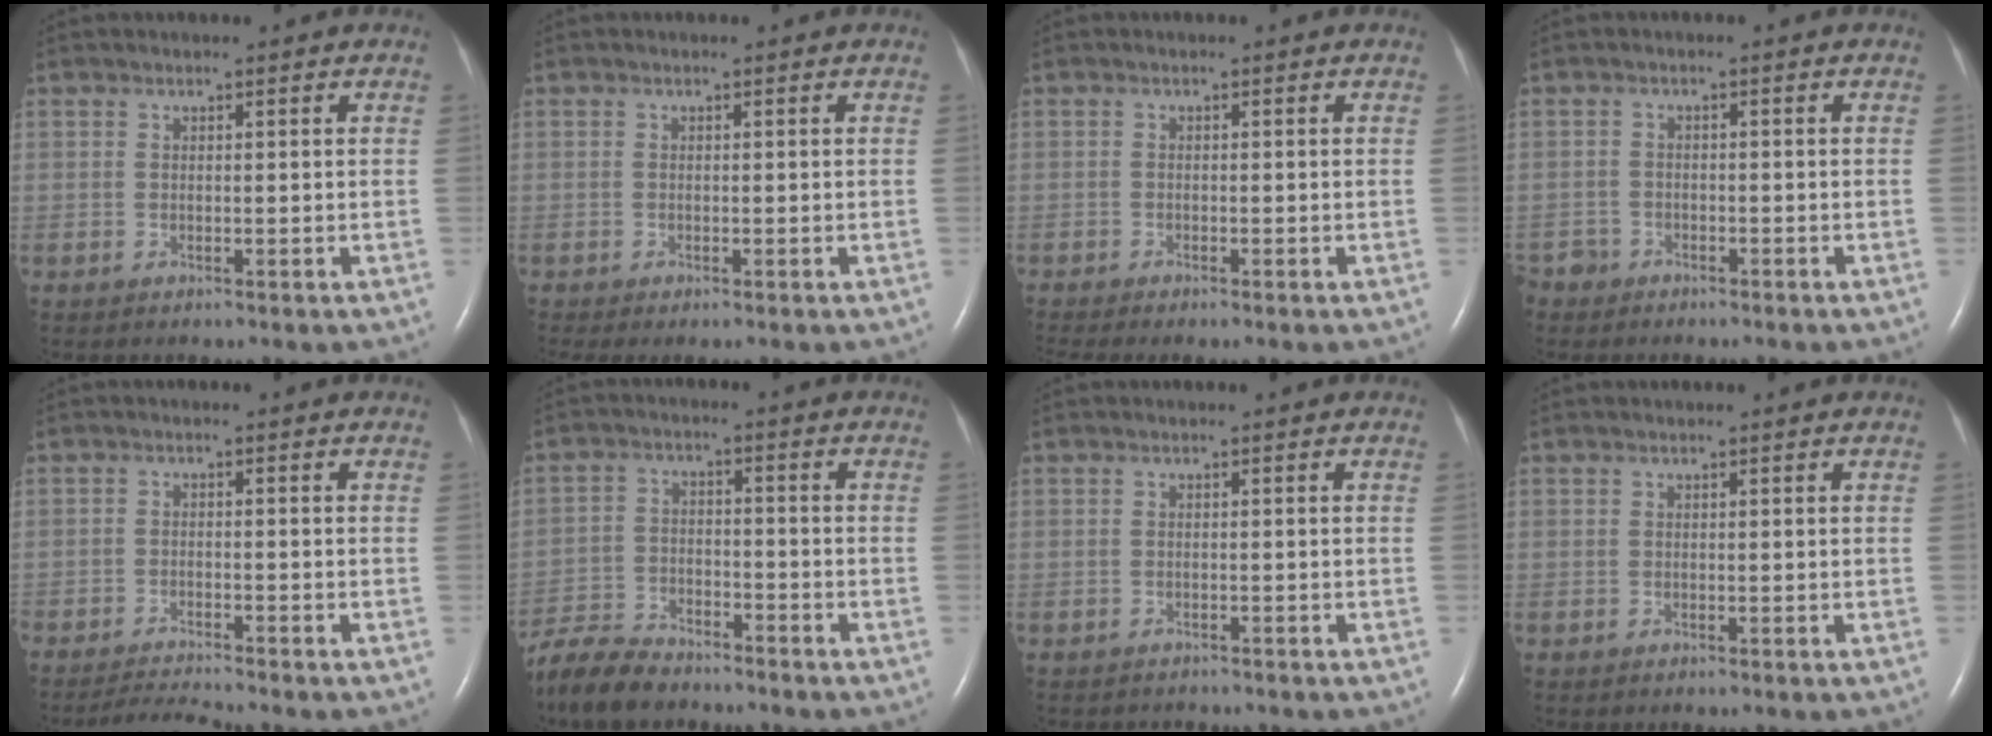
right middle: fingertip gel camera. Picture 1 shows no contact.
{"total": 0.8, "force": [-0.6, 0.0, 0.6], "torque": [-0.010, -0.005, -0.011]}
{"total": 2.8, "force": [-2.4, 0.1, 1.5], "torque": [-0.022, -0.007, -0.034]}
{"total": 2.7, "force": [-2.2, 1.5, -0.4], "torque": [-0.002, 0.005, -0.042]}
{"total": 3.8, "force": [-3.6, -1.0, 0.7], "torque": [-0.019, -0.022, -0.065]}
{"total": 9.5, "force": [-8.5, 2.5, 3.3], "torque": [-0.065, -0.016, -0.152]}
{"total": 2.0, "force": [-1.9, 0.6, 0.2], "torque": [-0.006, -0.005, -0.023]}
{"total": 0.0}